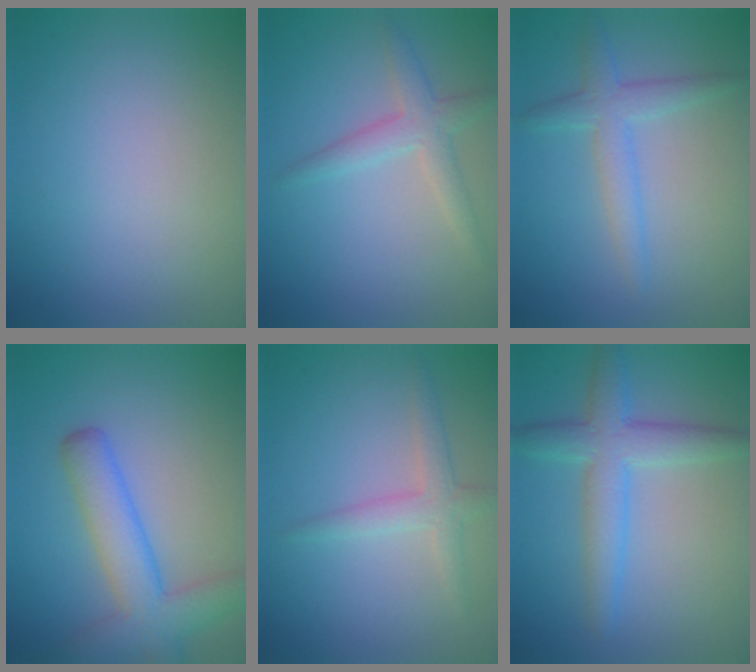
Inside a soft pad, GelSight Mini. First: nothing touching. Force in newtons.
{"total": 2.7, "press": 2.7, "slide": 0.2}
{"total": 3.0, "press": 3.0, "slide": 0.1}
{"total": 6.0, "press": 5.9, "slide": 0.3}
{"total": 2.4, "press": 2.4, "slide": 0.1}
{"total": 4.6, "press": 4.6, "slide": 0.1}